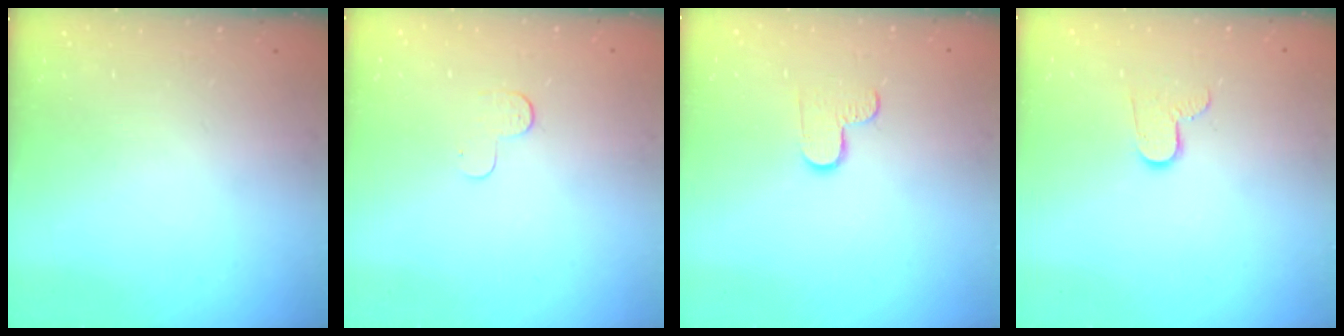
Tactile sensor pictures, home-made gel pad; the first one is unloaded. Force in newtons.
{"total": 3.1, "press": 3.1, "slide": 0.3}
{"total": 4.5, "press": 4.5, "slide": 0.4}
{"total": 6.4, "press": 6.4, "slide": 0.5}